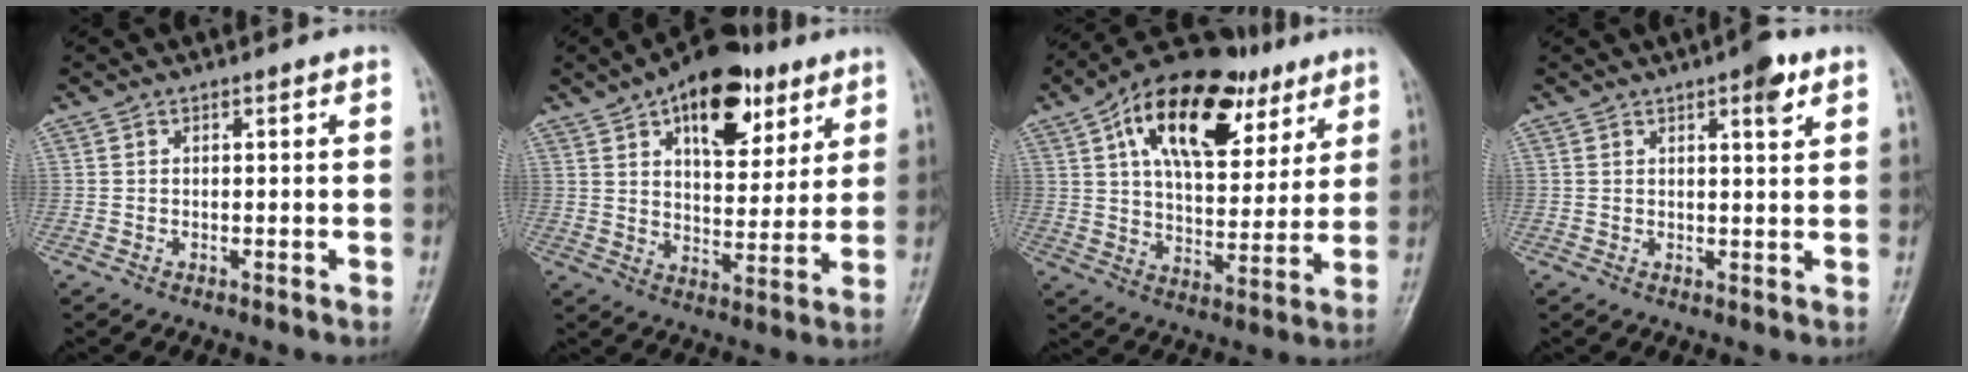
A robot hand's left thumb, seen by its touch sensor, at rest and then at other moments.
{"total": 17.4, "force": [9.2, 9.1, 11.7], "torque": [-0.125, -0.027, 0.140]}
{"total": 23.3, "force": [11.3, 12.2, 16.3], "torque": [-0.222, -0.009, 0.181]}
{"total": 4.4, "force": [2.5, 1.2, 3.4], "torque": [-0.042, -0.010, 0.031]}